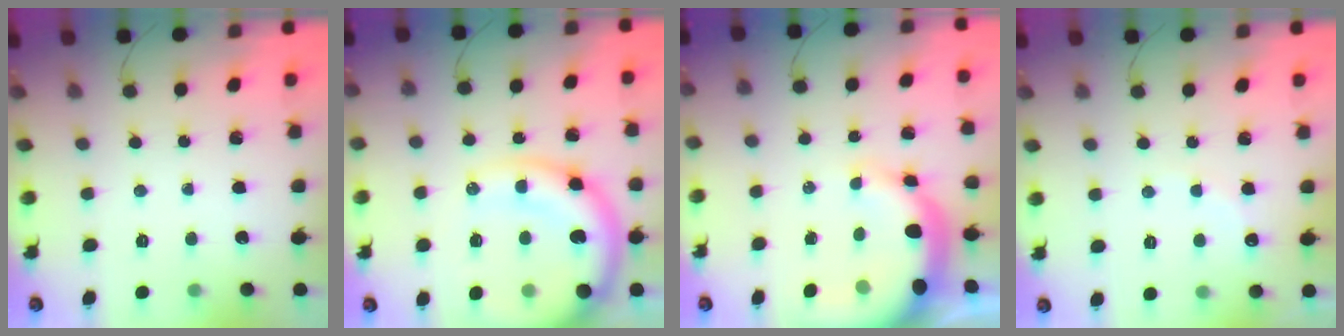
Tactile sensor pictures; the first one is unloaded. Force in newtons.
{"total": 17.3, "press": 16.9, "slide": 3.9}
{"total": 10.6, "press": 10.3, "slide": 2.3}
{"total": 5.5, "press": 5.4, "slide": 1.1}